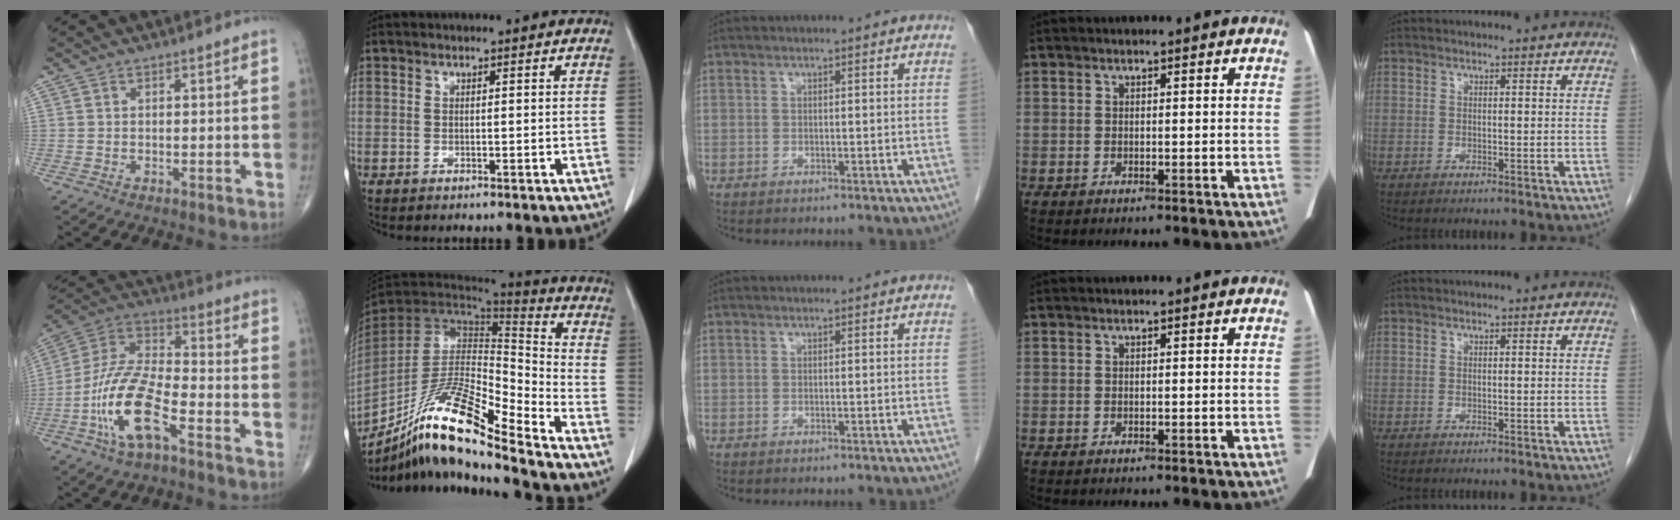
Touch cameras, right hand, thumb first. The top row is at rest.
{"thumb": {"total": 15.8, "force": [-6.9, 5.8, 13.0], "torque": [-0.271, 0.045, -0.134]}, "index": {"total": 18.8, "force": [-13.8, 1.1, 12.7], "torque": [-0.248, -0.015, -0.252]}}